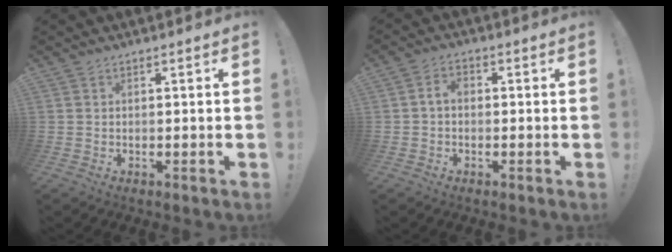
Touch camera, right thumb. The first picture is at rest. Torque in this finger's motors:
{"motor_torque": [0.66, 0.44, 0.28, -0.30, 0.00]}